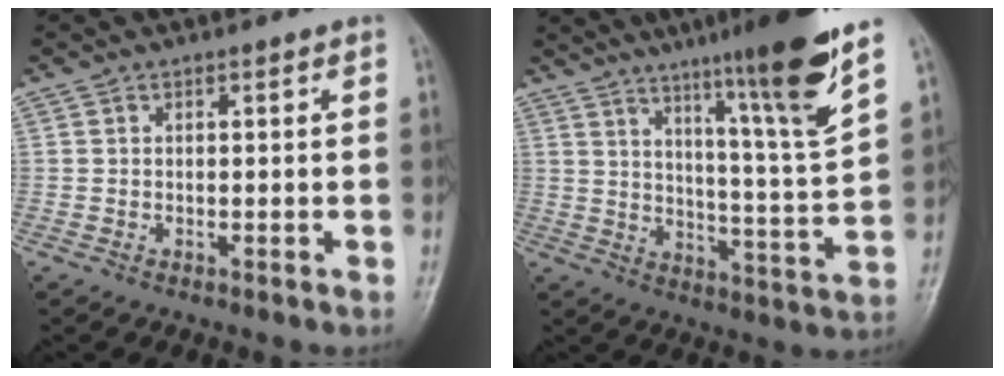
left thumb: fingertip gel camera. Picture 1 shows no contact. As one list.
[{"total": 17.4, "force": [11.2, 0.1, 13.3], "torque": [-0.187, -0.063, 0.169]}]